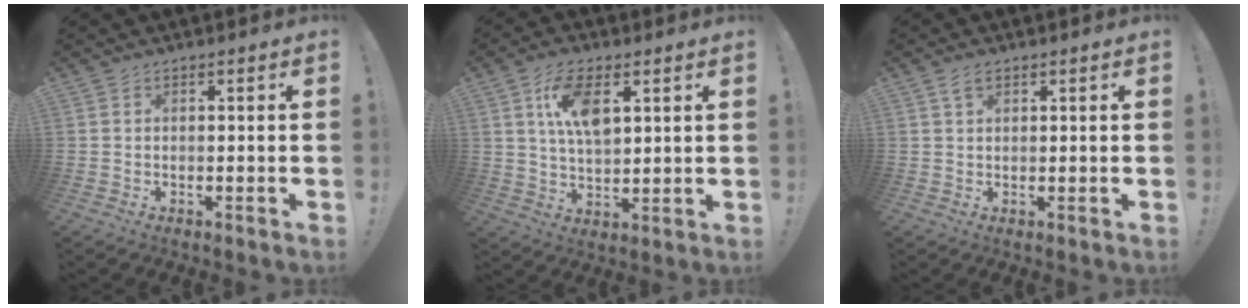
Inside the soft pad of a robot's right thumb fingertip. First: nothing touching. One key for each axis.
{"total": 11.4, "fx": 4.4, "fy": 6.0, "fz": 8.7, "tx": -0.146, "ty": 0.000, "tz": 0.081}
{"total": 2.6, "fx": 1.7, "fy": 1.4, "fz": 1.5, "tx": -0.020, "ty": -0.003, "tz": 0.029}